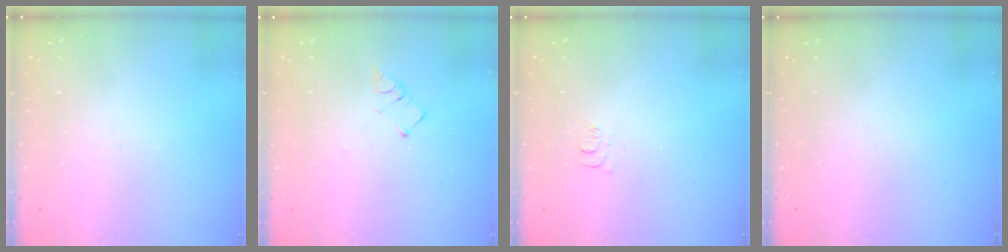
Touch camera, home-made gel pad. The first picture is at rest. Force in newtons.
{"total": 2.6, "press": 2.6, "slide": 0.5}
{"total": 4.5, "press": 4.5, "slide": 0.7}
{"total": 0.0}